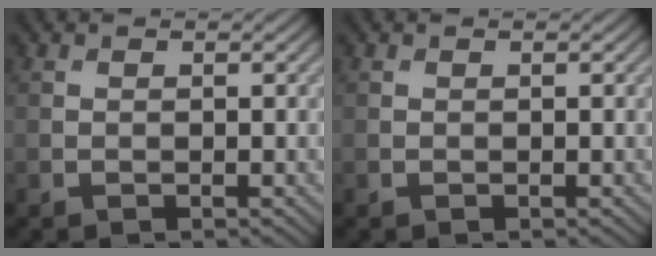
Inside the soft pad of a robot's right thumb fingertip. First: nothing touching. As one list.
[{"total": 0.0}]